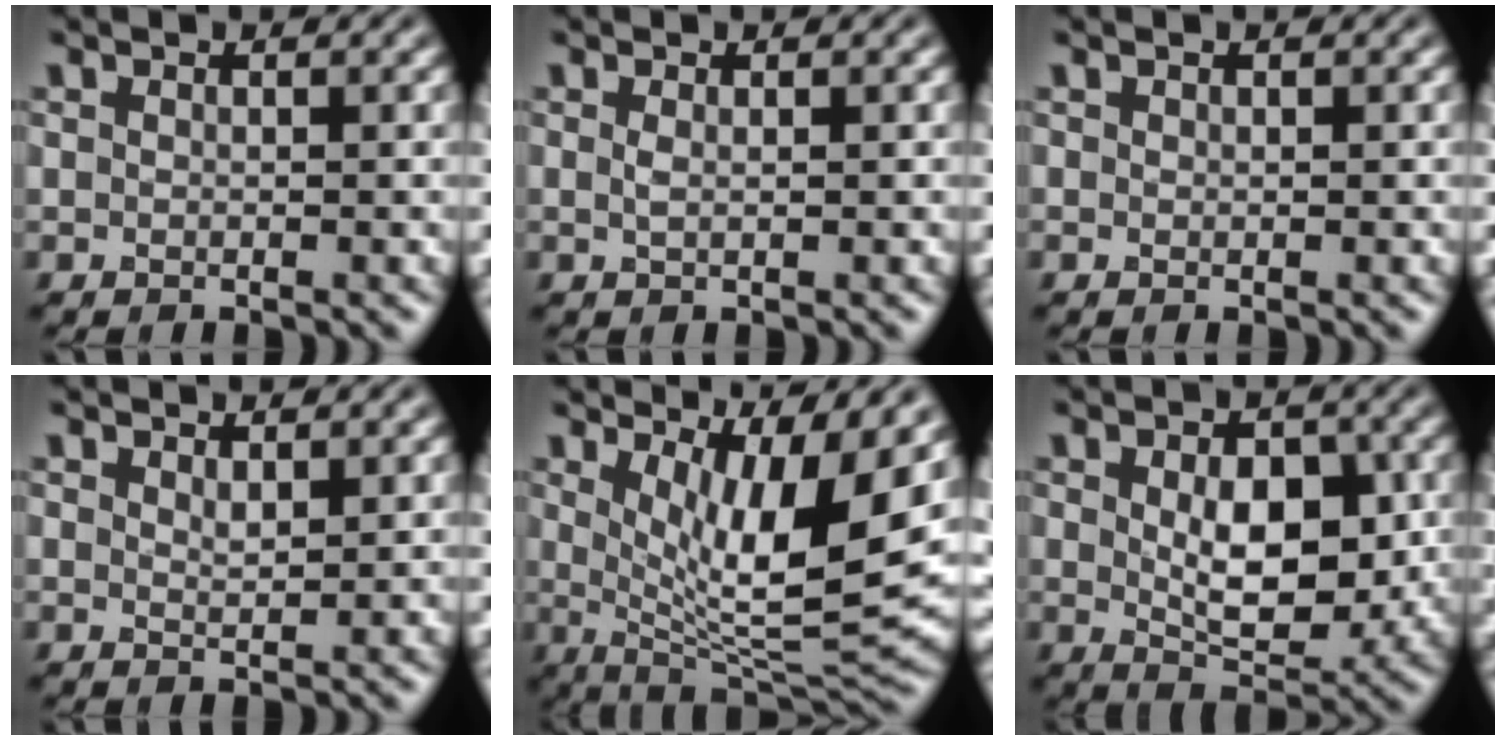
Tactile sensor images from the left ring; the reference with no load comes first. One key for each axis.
{"total": 0.7, "fx": 0.2, "fy": 0.2, "fz": 0.6, "tx": -0.014, "ty": 0.001, "tz": 0.003}
{"total": 0.0}
{"total": 1.0, "fx": 0.8, "fy": 0.2, "fz": 0.6, "tx": -0.013, "ty": -0.001, "tz": 0.015}
{"total": 10.5, "fx": 2.8, "fy": 3.0, "fz": 9.7, "tx": -0.150, "ty": -0.015, "tz": 0.053}
{"total": 6.5, "fx": 0.2, "fy": 3.8, "fz": 5.3, "tx": -0.081, "ty": -0.009, "tz": 0.009}